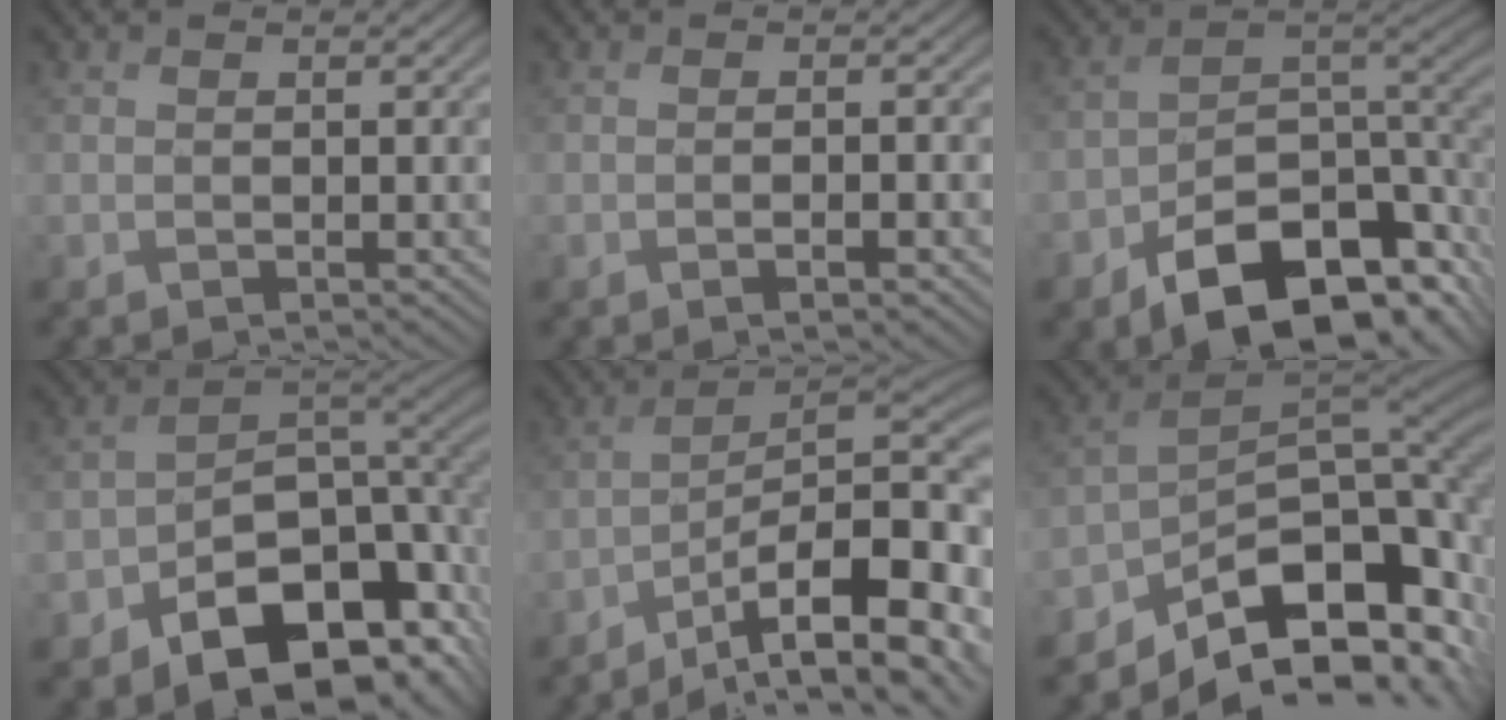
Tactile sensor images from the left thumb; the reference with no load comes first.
{"total": 1.9, "force": [-0.7, 0.3, 1.7], "torque": [-0.029, 0.002, -0.013]}
{"total": 14.5, "force": [-8.0, 7.7, 9.4], "torque": [-0.152, -0.020, -0.140]}
{"total": 14.2, "force": [-6.9, 9.0, 8.6], "torque": [-0.135, -0.042, -0.115]}
{"total": 15.3, "force": [-7.8, 5.3, 12.0], "torque": [-0.177, -0.010, -0.118]}
{"total": 14.1, "force": [-8.0, 7.6, 8.8], "torque": [-0.147, -0.016, -0.132]}